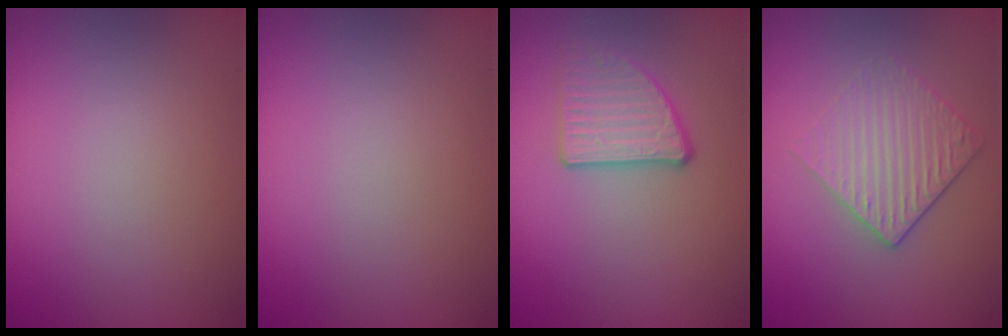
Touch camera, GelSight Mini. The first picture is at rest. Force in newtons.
{"total": 0.0}
{"total": 2.8, "press": 2.3, "slide": 1.5}
{"total": 3.4, "press": 2.6, "slide": 2.3}